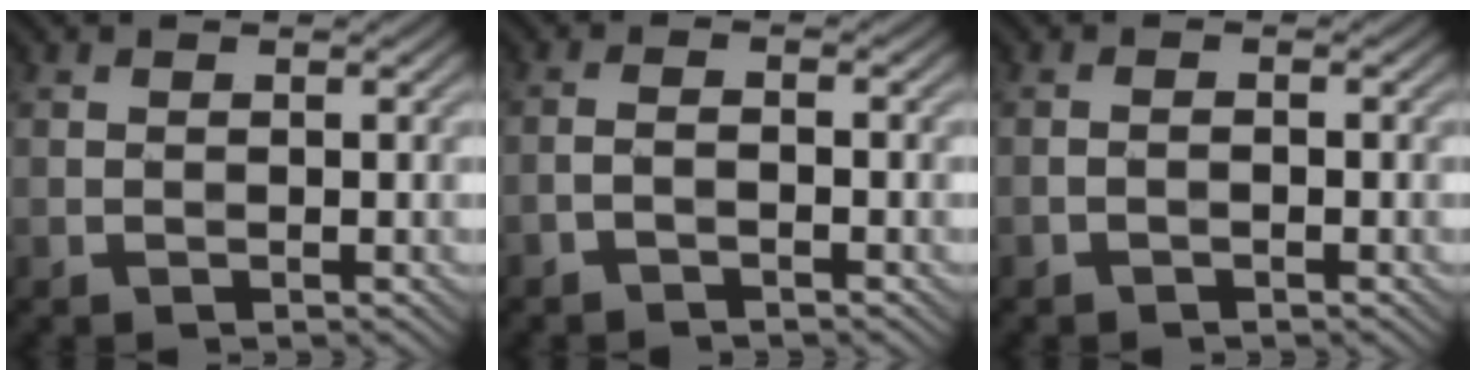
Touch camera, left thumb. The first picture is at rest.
{"total": 1.4, "force": [-1.1, 0.2, 0.9], "torque": [-0.017, 0.003, -0.026]}
{"total": 0.8, "force": [-0.6, 0.1, 0.5], "torque": [-0.008, 0.001, -0.011]}